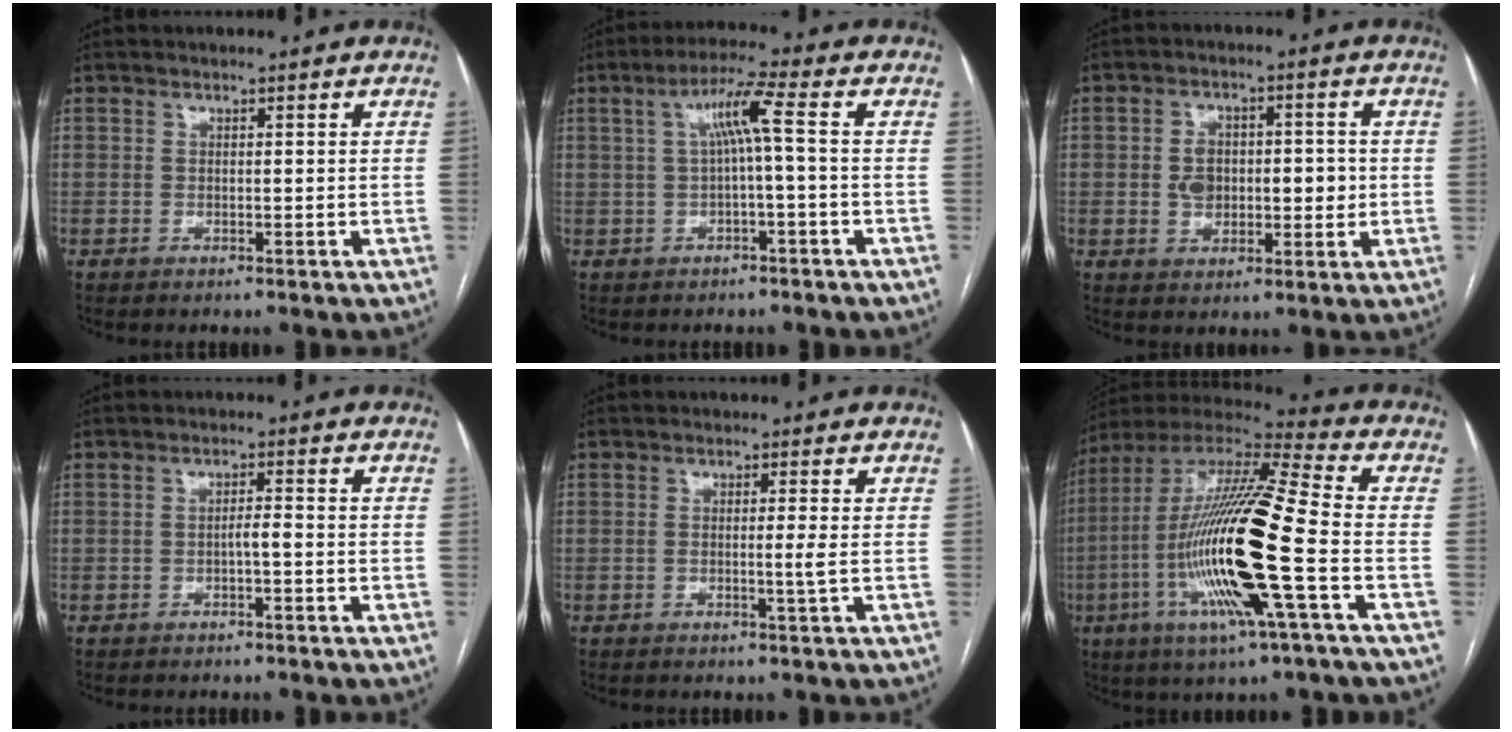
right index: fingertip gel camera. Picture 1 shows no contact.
{"total": 5.5, "force": [0.4, -0.5, 5.4], "torque": [-0.097, 0.020, 0.012]}
{"total": 7.3, "force": [-0.1, 4.6, 5.6], "torque": [-0.088, 0.017, 0.006]}
{"total": 1.6, "force": [-0.6, 0.1, 1.4], "torque": [-0.021, 0.004, -0.011]}
{"total": 1.7, "force": [-0.2, -0.6, 1.6], "torque": [-0.027, -0.003, -0.006]}
{"total": 22.3, "force": [-5.3, 1.2, 21.7], "torque": [-0.447, -0.021, -0.108]}